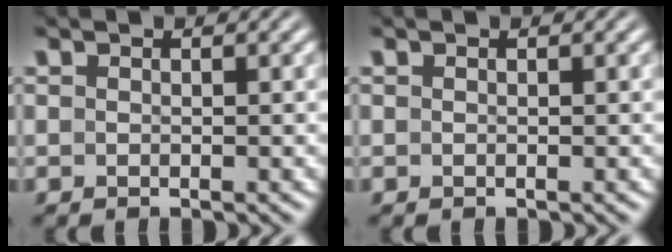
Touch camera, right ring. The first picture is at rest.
{"total": 0.0}